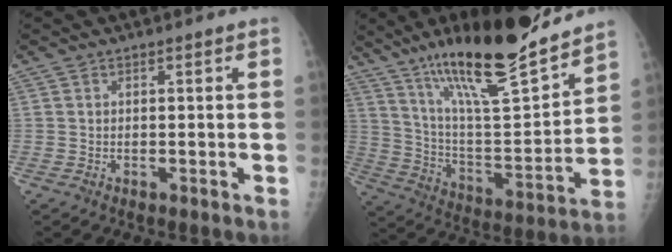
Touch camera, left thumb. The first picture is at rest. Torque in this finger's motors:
{"motor_torque": [1.09, -0.40, 1.49, -1.28, 0.16]}